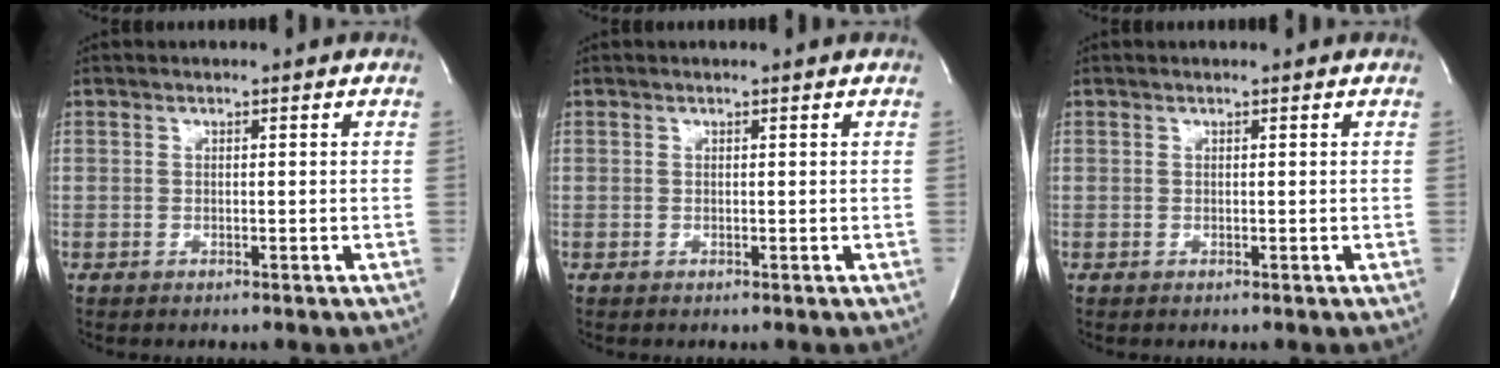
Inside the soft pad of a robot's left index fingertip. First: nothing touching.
{"total": 0.8, "force": [0.7, -0.1, 0.2], "torque": [-0.007, -0.001, 0.012]}
{"total": 0.8, "force": [0.7, -0.1, 0.2], "torque": [-0.006, 0.005, 0.012]}